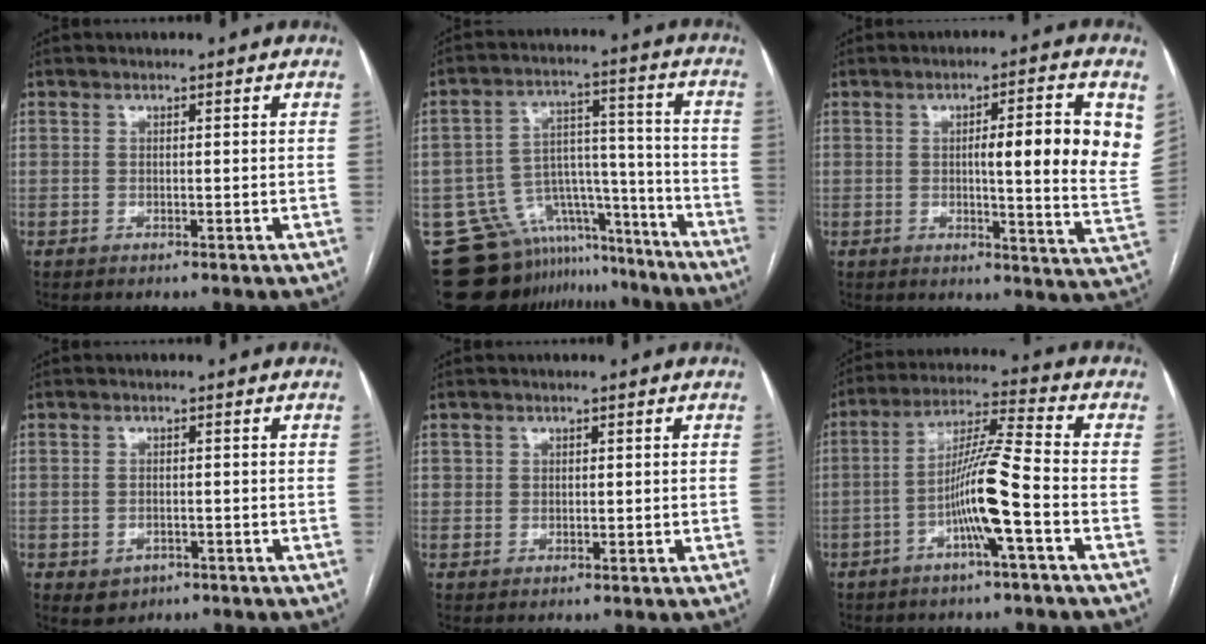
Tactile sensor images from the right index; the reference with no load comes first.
{"total": 17.1, "force": [-14.8, 8.0, 2.8], "torque": [-0.039, 0.072, -0.212]}
{"total": 12.9, "force": [2.9, 0.9, 12.6], "torque": [-0.162, -0.002, 0.033]}
{"total": 2.8, "force": [-1.2, 2.2, 1.3], "torque": [-0.020, 0.001, -0.006]}
{"total": 1.5, "force": [0.6, 1.4, 0.2], "torque": [0.007, -0.001, 0.006]}
{"total": 10.2, "force": [-3.4, -0.6, 9.6], "torque": [-0.185, 0.011, -0.065]}